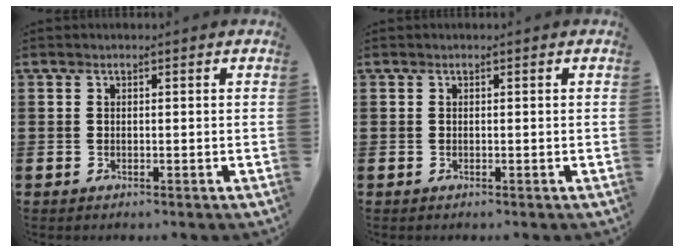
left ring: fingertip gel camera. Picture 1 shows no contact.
{"total": 0.0}